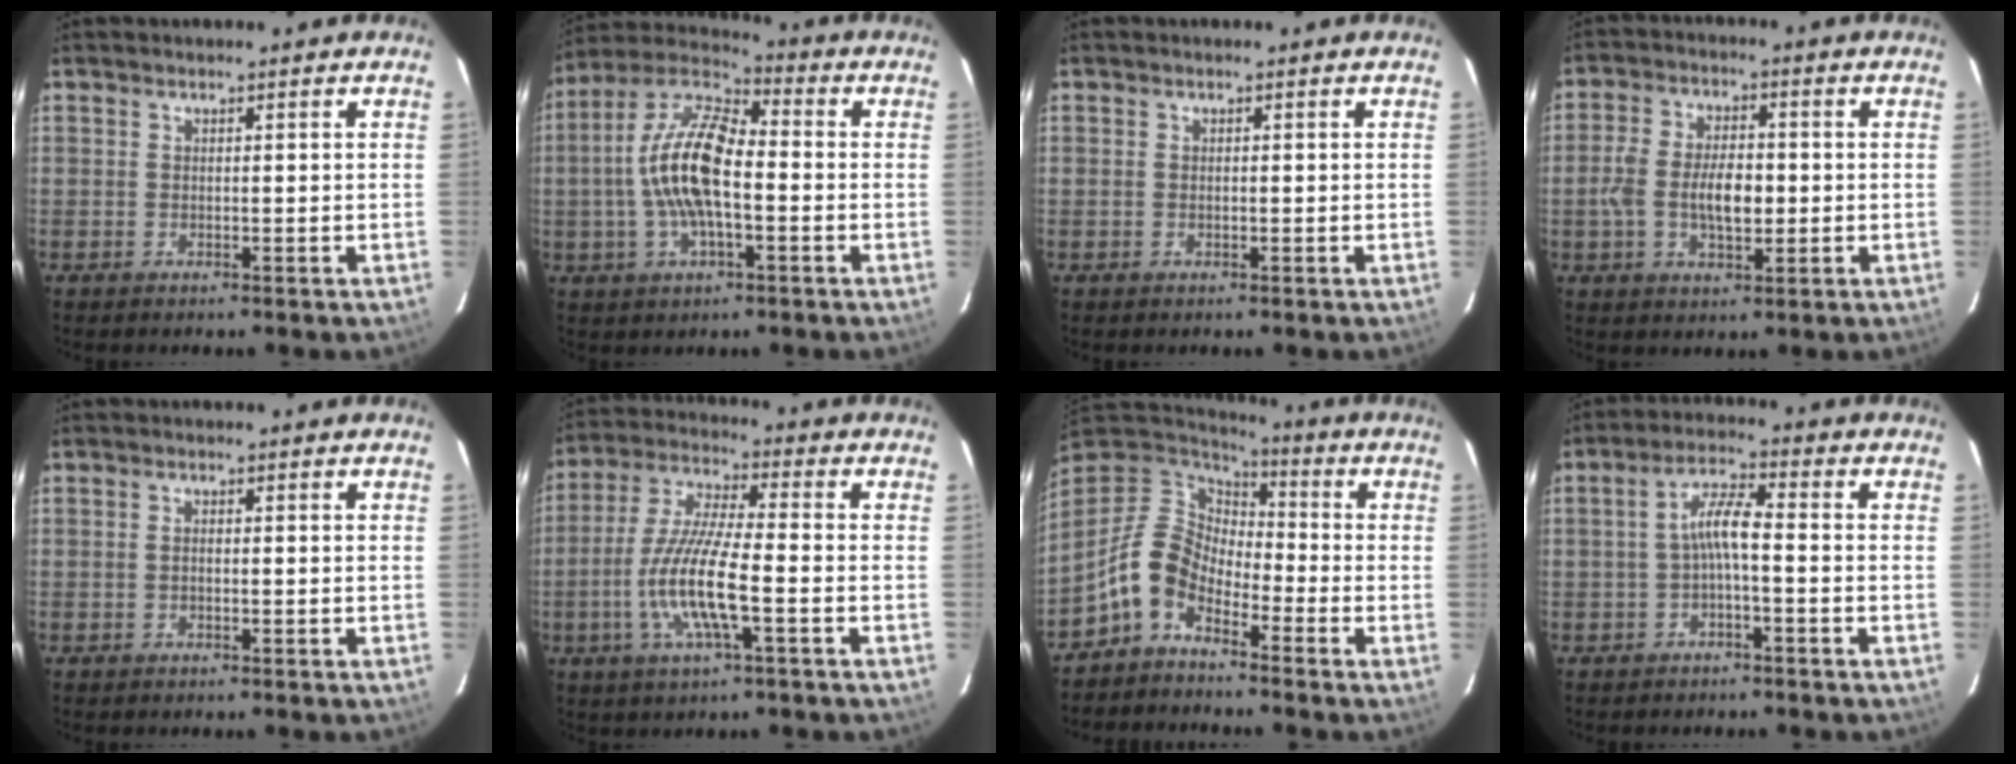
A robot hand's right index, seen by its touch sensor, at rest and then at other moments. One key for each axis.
{"total": 14.3, "fx": -1.7, "fy": 5.6, "fz": 13.0, "tx": -0.261, "ty": 0.011, "tz": -0.038}
{"total": 0.0}
{"total": 8.1, "fx": -1.2, "fy": 3.8, "fz": 7.1, "tx": -0.144, "ty": 0.006, "tz": -0.022}
{"total": 0.7, "fx": -0.2, "fy": 0.2, "fz": 0.6, "tx": -0.014, "ty": 0.002, "tz": -0.004}
{"total": 12.6, "fx": -3.7, "fy": 1.8, "fz": 11.9, "tx": -0.248, "ty": -0.006, "tz": -0.073}
{"total": 10.0, "fx": -6.0, "fy": 5.8, "fz": 5.5, "tx": -0.108, "ty": 0.020, "tz": -0.133}
{"total": 4.7, "fx": -1.4, "fy": 0.8, "fz": 4.4, "tx": -0.094, "ty": 0.014, "tz": -0.027}